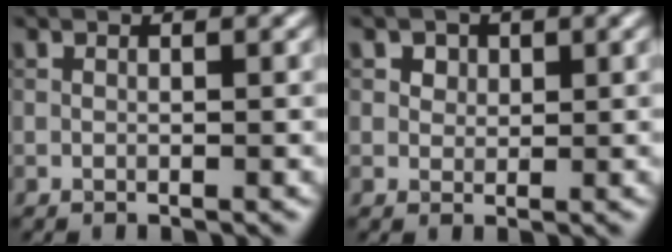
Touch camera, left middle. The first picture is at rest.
{"total": 2.5, "force": [1.4, 1.8, 0.9], "torque": [-0.016, 0.005, 0.019]}